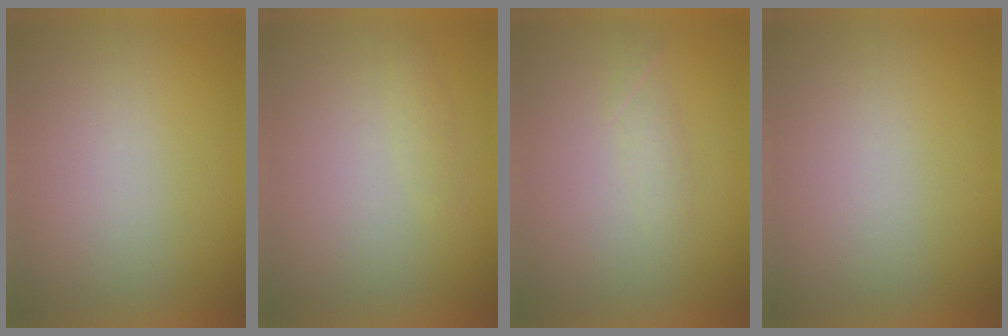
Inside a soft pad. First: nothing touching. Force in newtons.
{"total": 1.4}
{"total": 1.7}
{"total": 0.0}